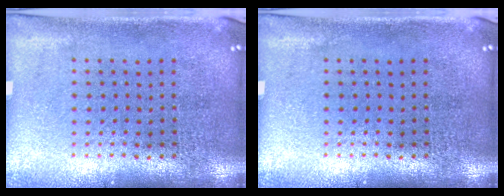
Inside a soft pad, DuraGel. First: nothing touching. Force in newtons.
{"total": 0.0}